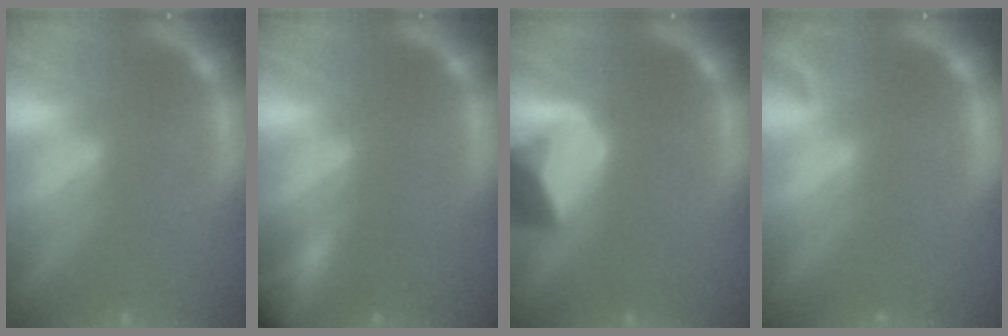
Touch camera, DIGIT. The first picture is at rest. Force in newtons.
{"total": 5.4}
{"total": 6.4}
{"total": 1.4}